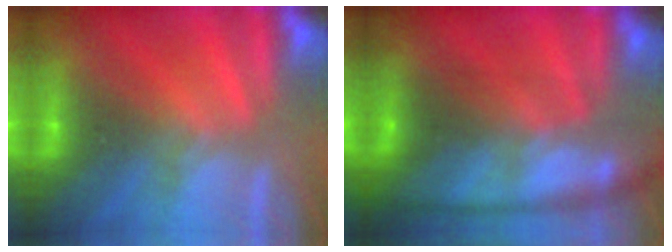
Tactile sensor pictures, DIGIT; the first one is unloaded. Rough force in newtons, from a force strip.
{"total": 7.4}